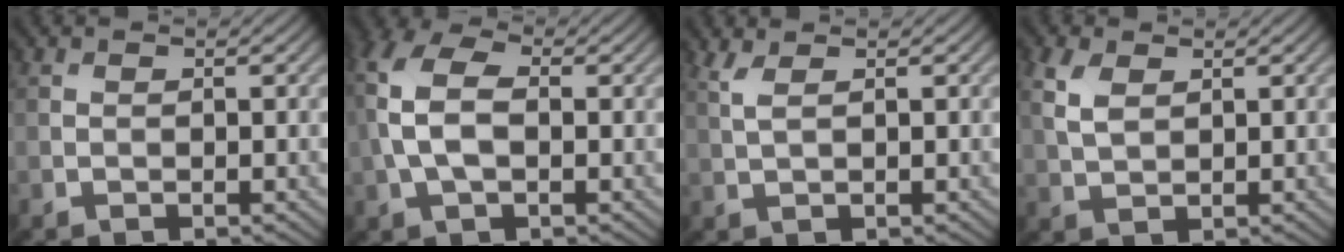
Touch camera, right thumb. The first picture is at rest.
{"total": 7.7, "force": [0.3, 4.5, 6.3], "torque": [-0.165, 0.014, -0.005]}
{"total": 1.8, "force": [1.1, 0.4, 1.4], "torque": [-0.042, 0.004, 0.025]}
{"total": 3.7, "force": [1.5, 2.1, 2.6], "torque": [-0.074, 0.004, 0.031]}